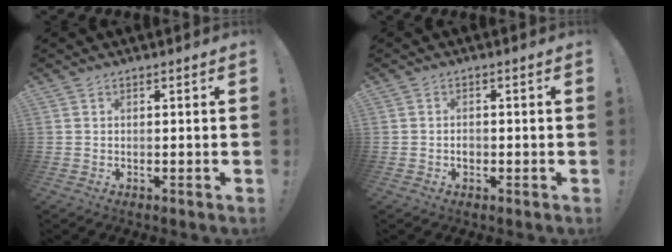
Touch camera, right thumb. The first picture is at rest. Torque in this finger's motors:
{"motor_torque": [0.08, 0.04, 0.22, -0.12, 0.00]}